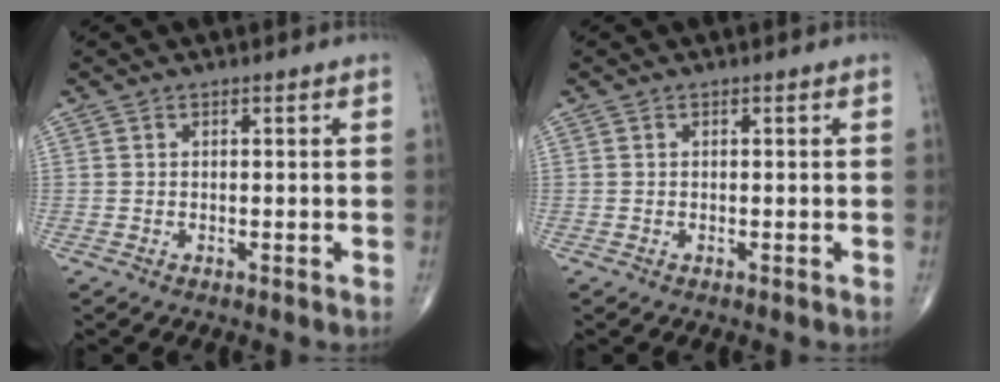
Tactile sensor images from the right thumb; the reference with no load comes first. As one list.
[{"total": 0.0}]